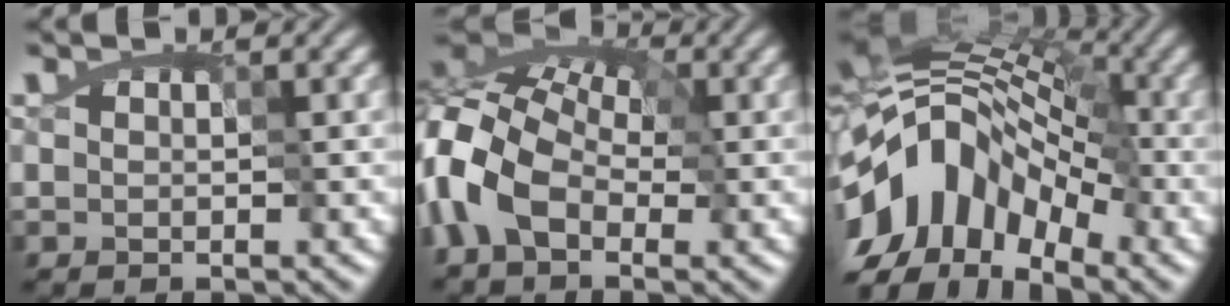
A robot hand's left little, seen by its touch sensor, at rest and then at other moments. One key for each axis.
{"total": 10.0, "fx": -3.3, "fy": 6.5, "fz": 6.8, "tx": -0.162, "ty": 0.008, "tz": -0.079}
{"total": 13.0, "fx": -6.8, "fy": 7.9, "fz": 7.9, "tx": -0.132, "ty": 0.011, "tz": -0.143}